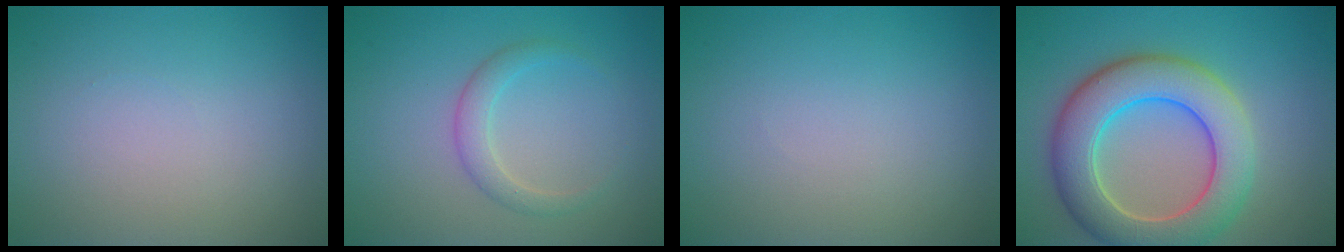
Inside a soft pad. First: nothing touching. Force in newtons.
{"total": 2.0, "press": 2.0, "slide": 0.1}
{"total": 0.0}
{"total": 8.5, "press": 8.4, "slide": 0.6}